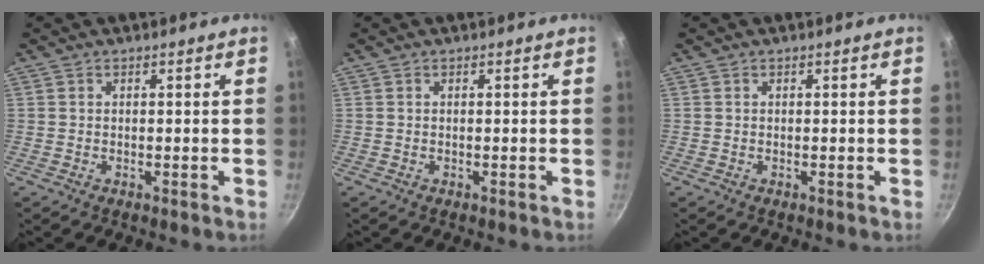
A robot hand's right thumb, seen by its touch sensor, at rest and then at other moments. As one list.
[{"total": 0.0}, {"total": 0.0}]